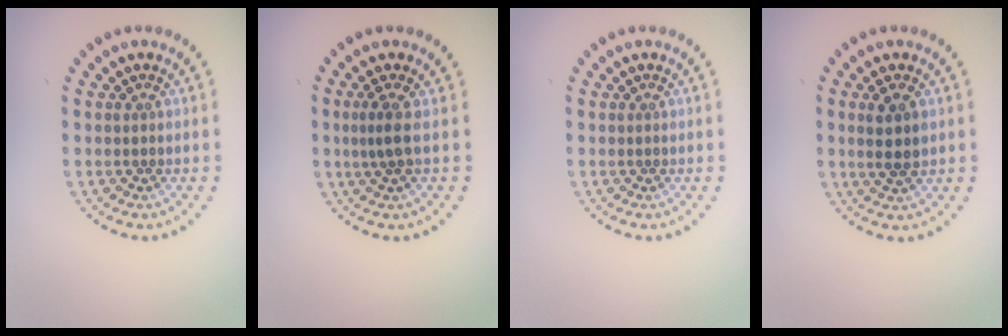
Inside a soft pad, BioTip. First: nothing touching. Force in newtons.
{"total": 1.7, "press": 1.3, "slide": 1.2}
{"total": 0.0}
{"total": 2.5, "press": 2.3, "slide": 0.8}